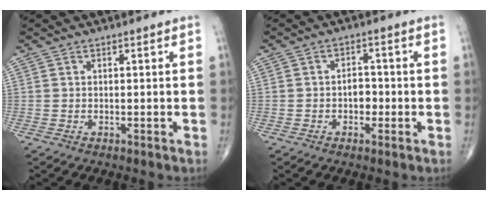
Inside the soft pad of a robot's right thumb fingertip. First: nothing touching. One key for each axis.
{"total": 3.3, "fx": -0.8, "fy": 2.2, "fz": 2.3, "tx": -0.019, "ty": 0.011, "tz": -0.016}